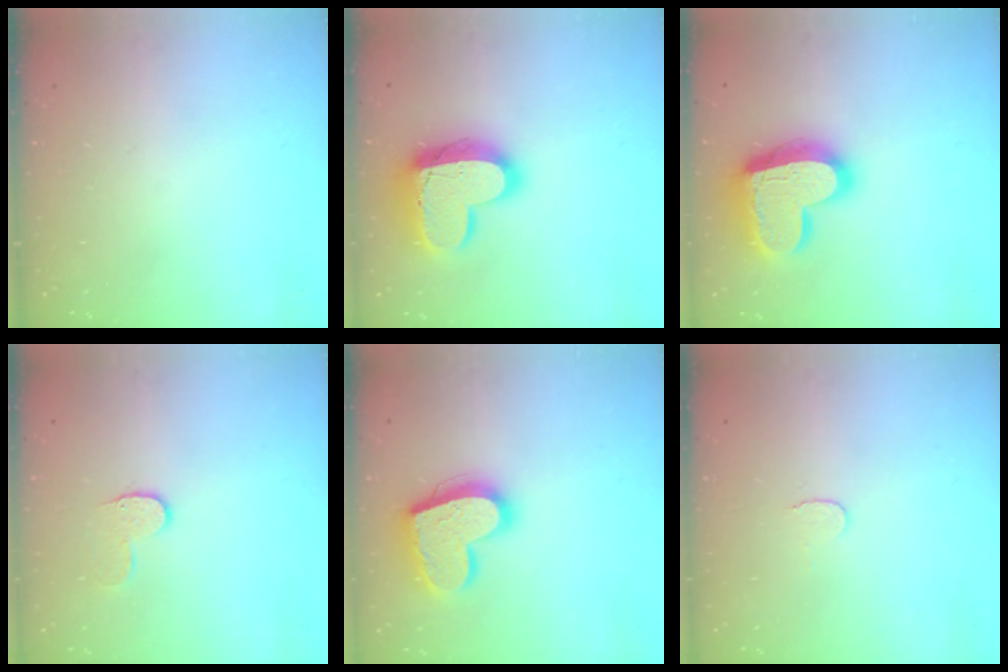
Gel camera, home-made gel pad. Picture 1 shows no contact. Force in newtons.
{"total": 17.8, "press": 17.8, "slide": 1.5}
{"total": 20.2, "press": 20.1, "slide": 1.7}
{"total": 6.6, "press": 6.6, "slide": 0.6}
{"total": 20.2, "press": 20.2, "slide": 1.5}
{"total": 3.5, "press": 3.5, "slide": 0.4}